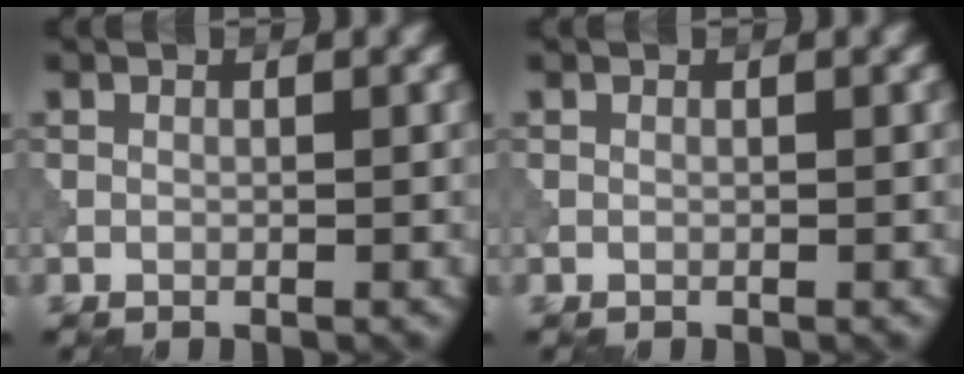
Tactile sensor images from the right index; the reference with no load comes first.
{"total": 0.0}